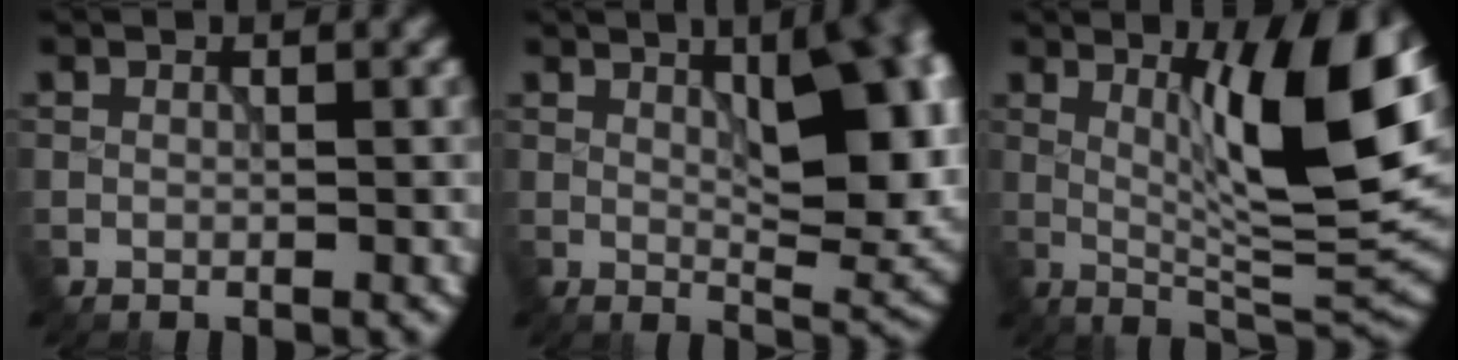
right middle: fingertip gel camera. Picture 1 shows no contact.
{"total": 11.9, "force": [2.6, 4.9, 10.5], "torque": [-0.107, 0.011, 0.031]}
{"total": 11.4, "force": [3.1, 2.1, 10.8], "torque": [-0.158, -0.008, 0.055]}